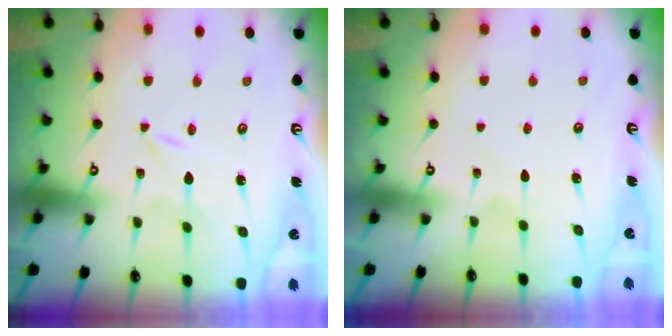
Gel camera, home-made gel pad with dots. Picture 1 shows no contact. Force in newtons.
{"total": 3.7, "press": 3.7, "slide": 0.3}